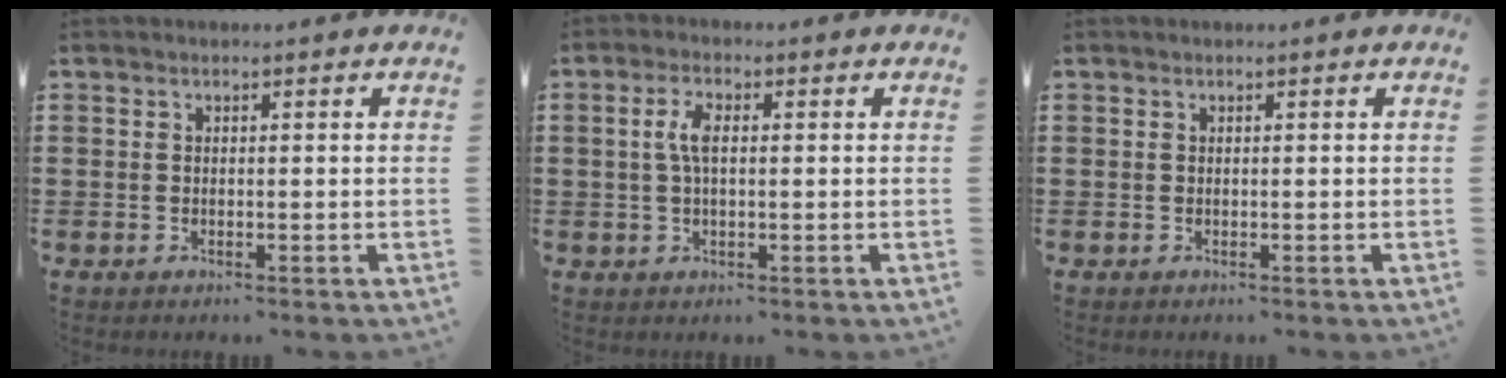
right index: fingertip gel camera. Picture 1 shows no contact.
{"total": 4.0, "force": [0.4, 1.5, 3.7], "torque": [-0.082, 0.004, 0.001]}
{"total": 0.0}